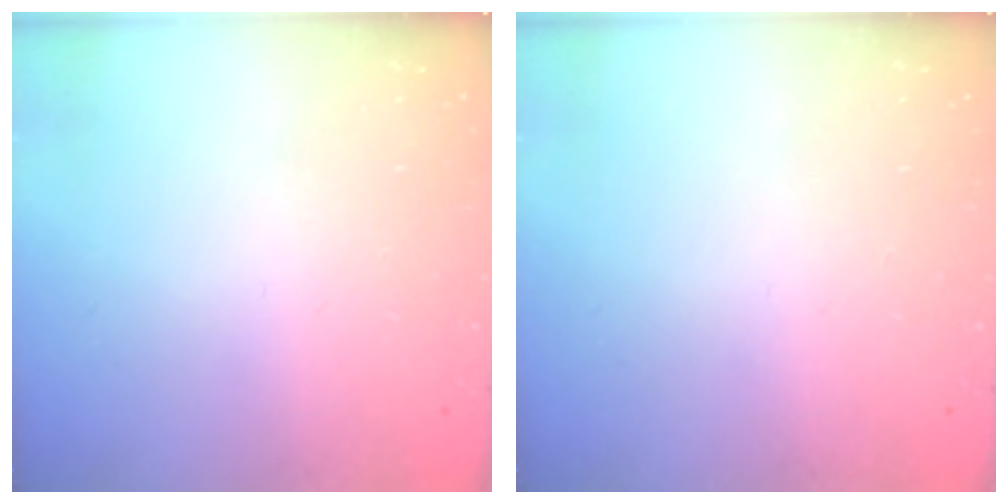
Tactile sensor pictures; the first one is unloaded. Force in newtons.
{"total": 0.0}